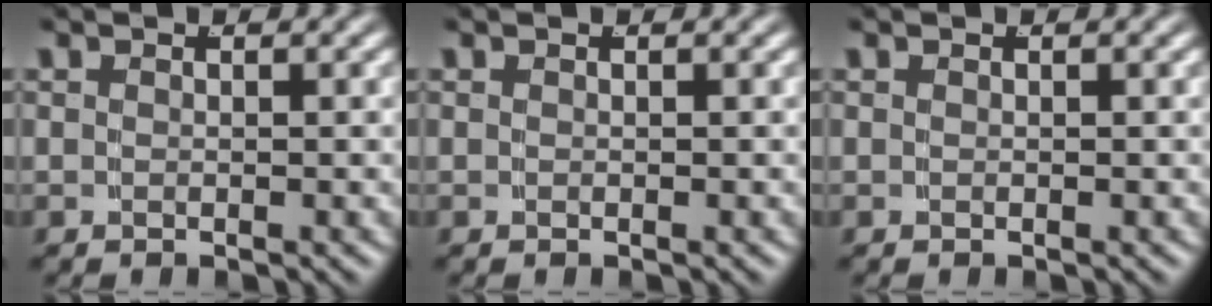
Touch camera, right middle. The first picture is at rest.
{"total": 0.0}
{"total": 0.0}